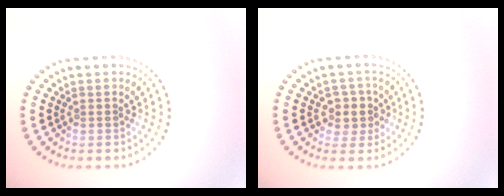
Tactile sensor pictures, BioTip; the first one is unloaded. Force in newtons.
{"total": 2.5, "press": 2.2, "slide": 1.2}